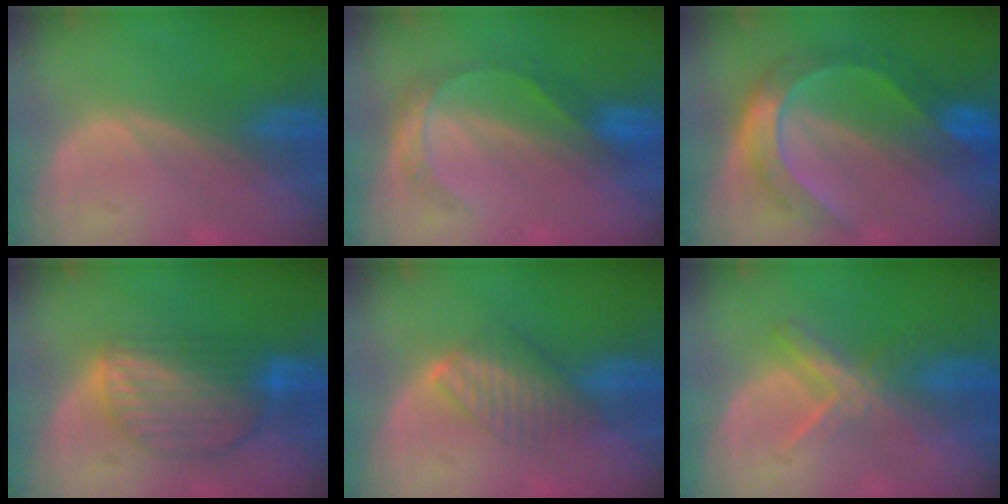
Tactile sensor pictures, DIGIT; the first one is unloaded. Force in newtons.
{"total": 4.5, "press": 4.5, "slide": 0.2}
{"total": 8.5, "press": 8.5, "slide": 0.7}
{"total": 8.6, "press": 7.5, "slide": 4.1}
{"total": 4.9, "press": 4.8, "slide": 0.8}
{"total": 5.5, "press": 5.1, "slide": 2.1}